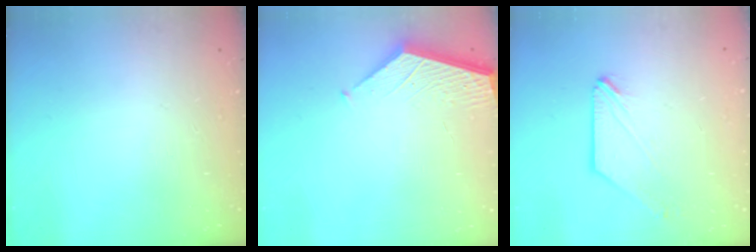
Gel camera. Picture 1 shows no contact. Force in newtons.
{"total": 2.6, "press": 2.6, "slide": 0.4}
{"total": 0.0}